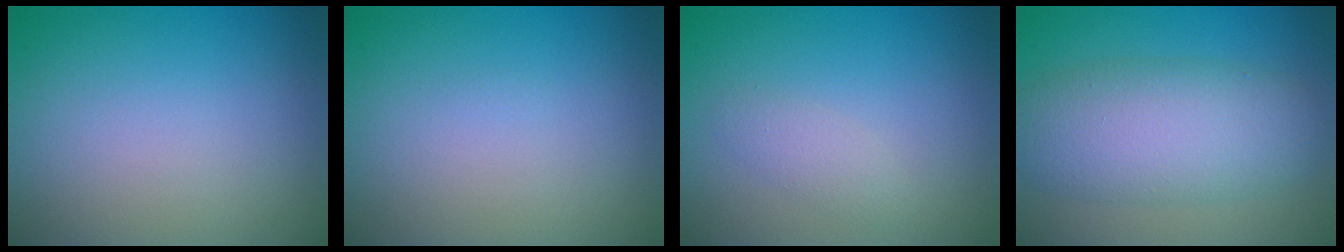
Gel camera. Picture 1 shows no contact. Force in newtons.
{"total": 0.0}
{"total": 1.4, "press": 1.4, "slide": 0.1}
{"total": 7.0, "press": 7.0, "slide": 0.3}